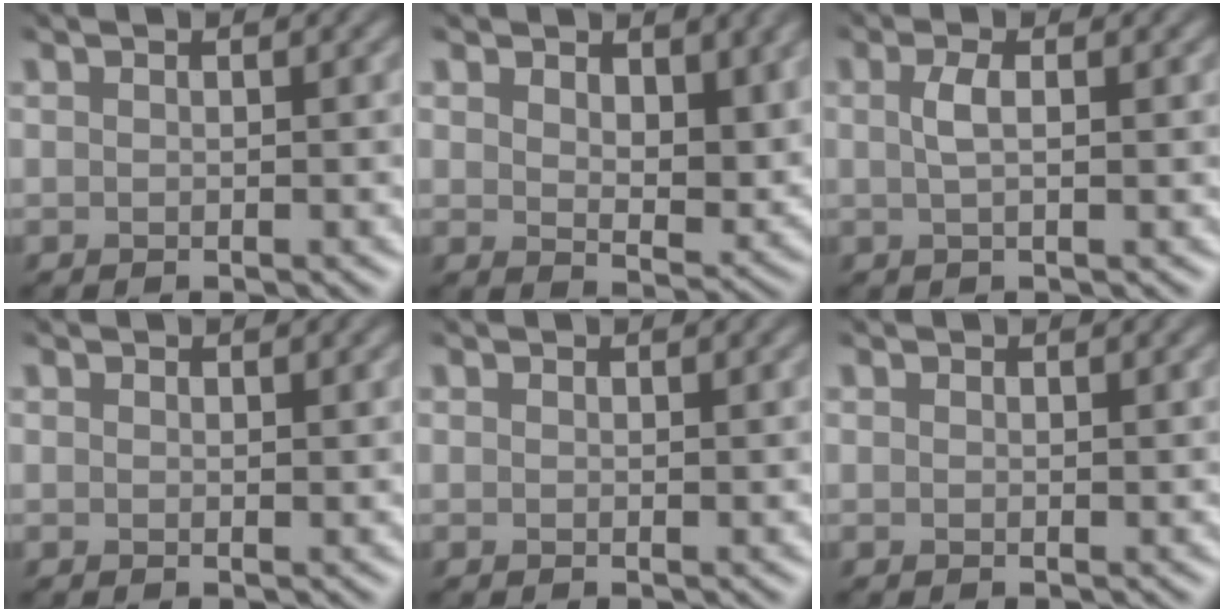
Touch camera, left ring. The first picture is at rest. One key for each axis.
{"total": 4.6, "fx": 2.6, "fy": 2.7, "fz": 2.8, "tx": -0.049, "ty": -0.013, "tz": 0.033}
{"total": 1.4, "fx": -0.3, "fy": 0.3, "fz": 1.3, "tx": -0.023, "ty": -0.002, "tz": -0.010}
{"total": 0.0}
{"total": 0.0}
{"total": 0.0}